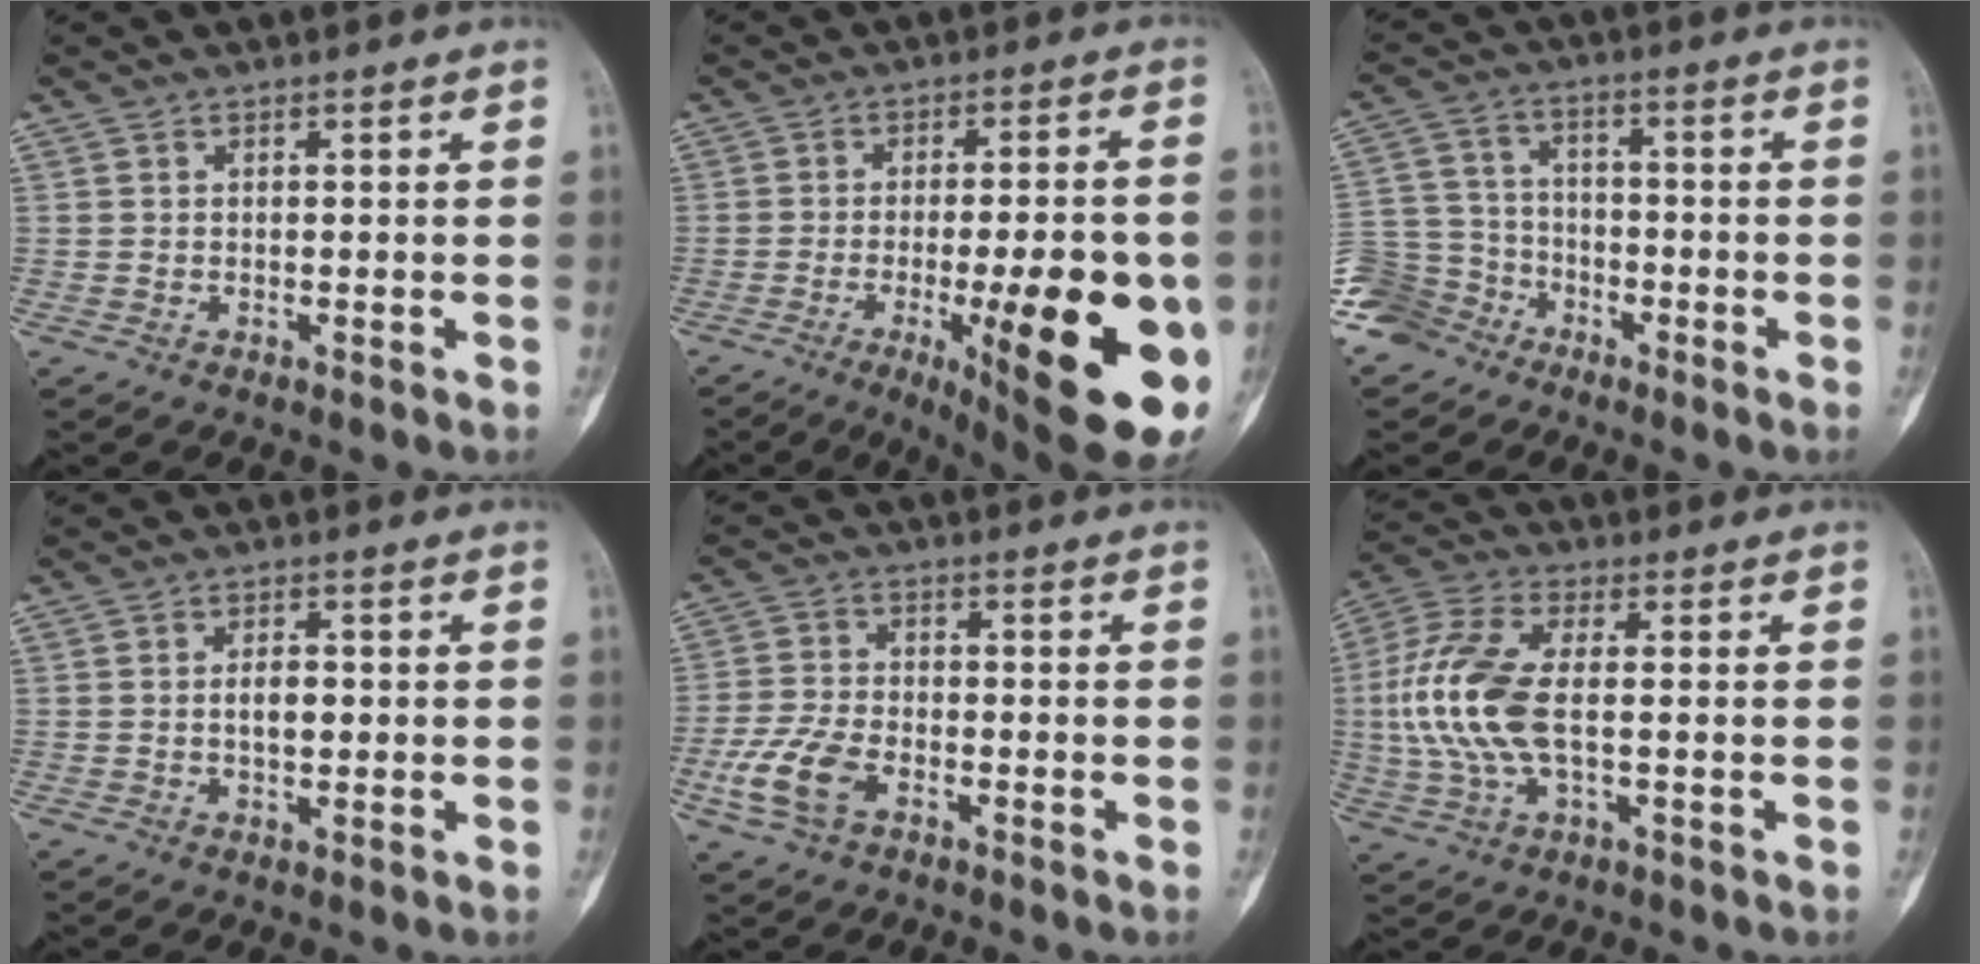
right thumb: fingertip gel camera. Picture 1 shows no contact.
{"total": 24.1, "force": [-6.7, 6.7, 22.1], "torque": [-0.244, -0.006, -0.072]}
{"total": 10.0, "force": [-6.8, 7.3, 1.3], "torque": [-0.011, 0.048, -0.135]}
{"total": 3.0, "force": [0.0, 1.6, 2.5], "torque": [-0.035, 0.002, -0.001]}
{"total": 8.5, "force": [-3.6, 4.9, 5.9], "torque": [-0.133, 0.013, -0.071]}
{"total": 13.7, "force": [-0.3, 6.5, 12.1], "torque": [-0.276, 0.013, -0.006]}